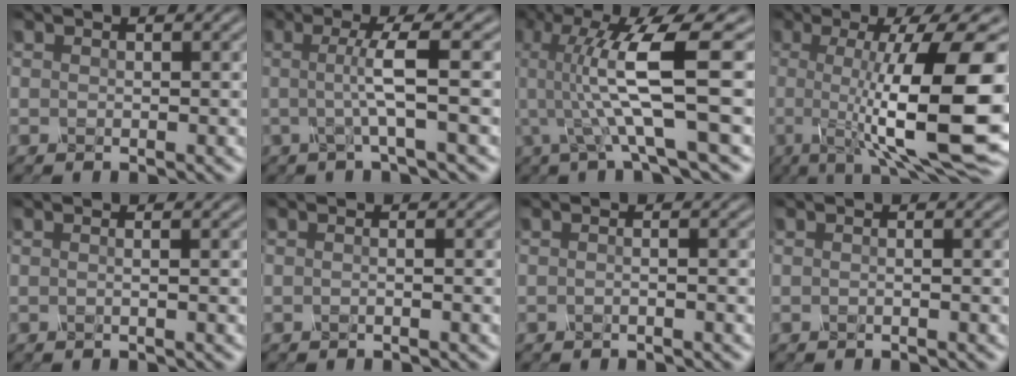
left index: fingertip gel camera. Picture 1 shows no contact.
{"total": 4.2, "force": [-0.1, 0.4, 4.1], "torque": [-0.073, 0.002, -0.006]}
{"total": 9.3, "force": [0.0, 1.4, 9.1], "torque": [-0.162, 0.008, 0.002]}
{"total": 14.8, "force": [-0.9, 3.6, 14.3], "torque": [-0.187, 0.002, -0.012]}
{"total": 1.5, "force": [0.1, 0.8, 1.3], "torque": [-0.008, -0.001, -0.022]}
{"total": 1.3, "force": [-0.1, 0.7, 1.1], "torque": [-0.002, -0.007, -0.021]}
{"total": 1.6, "force": [0.0, 0.9, 1.4], "torque": [-0.001, -0.004, -0.024]}
{"total": 0.9, "force": [-0.2, 0.4, 0.8], "torque": [-0.003, -0.011, -0.015]}